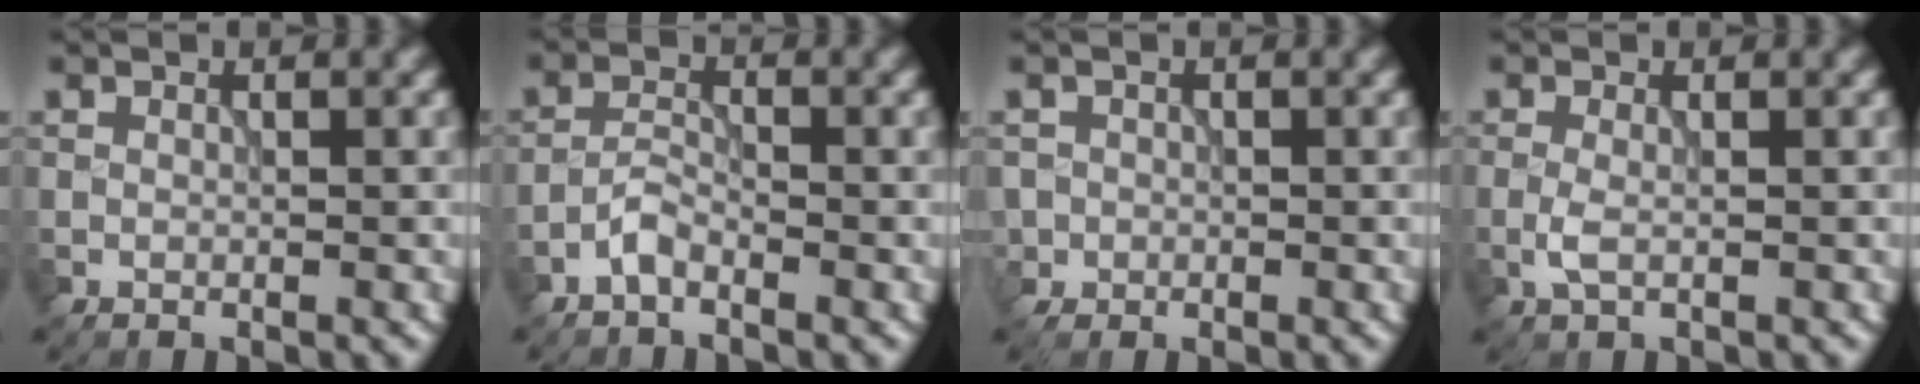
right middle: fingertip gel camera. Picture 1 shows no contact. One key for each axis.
{"total": 1.7, "fx": -1.3, "fy": 0.5, "fz": 1.0, "tx": -0.020, "ty": 0.006, "tz": -0.032}
{"total": 1.3, "fx": -0.5, "fy": 1.2, "fz": -0.2, "tx": 0.015, "ty": -0.003, "tz": -0.009}
{"total": 1.4, "fx": -0.4, "fy": 0.5, "fz": 1.3, "tx": -0.031, "ty": -0.001, "tz": -0.011}